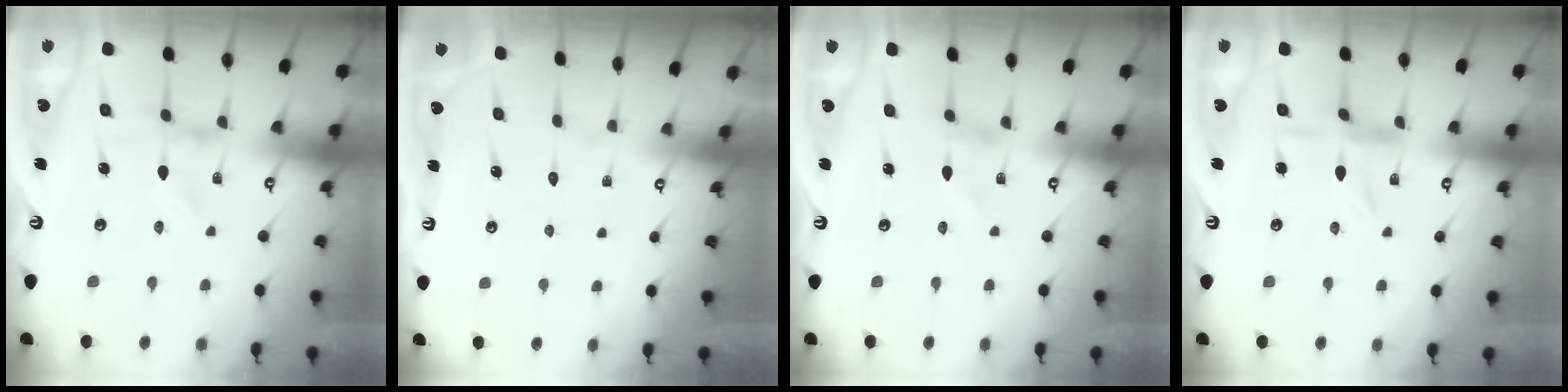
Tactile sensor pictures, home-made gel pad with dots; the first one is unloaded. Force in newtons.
{"total": 1.6, "press": 1.6, "slide": 0.1}
{"total": 1.3, "press": 1.3, "slide": 0.0}
{"total": 2.0, "press": 2.0, "slide": 0.3}